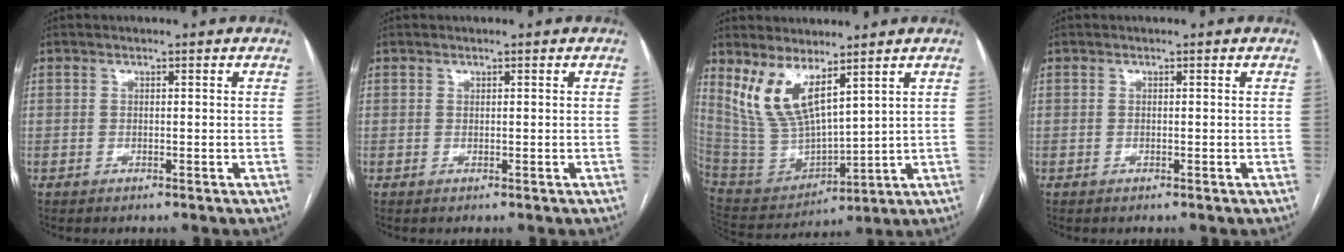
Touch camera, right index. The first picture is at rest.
{"total": 0.0}
{"total": 11.0, "force": [6.9, 3.3, 7.9], "torque": [-0.175, -0.005, 0.159]}
{"total": 0.0}